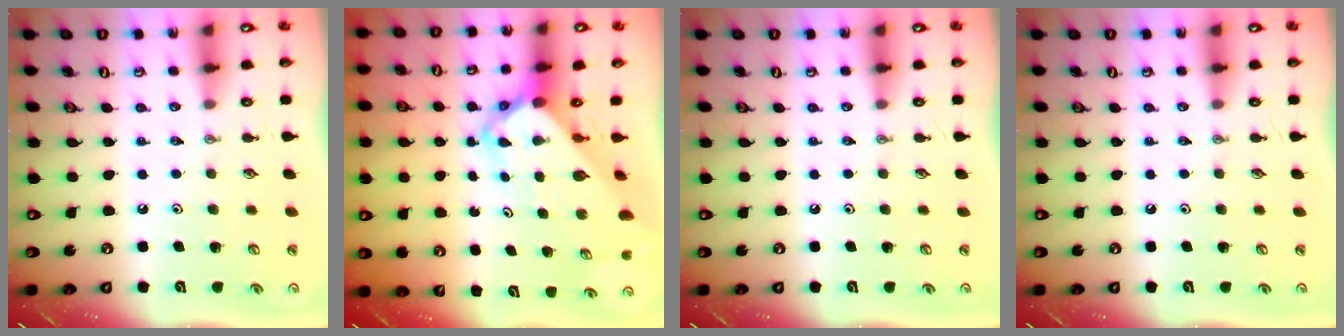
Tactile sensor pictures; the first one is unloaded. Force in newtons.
{"total": 5.9, "press": 5.9, "slide": 0.4}
{"total": 0.0}
{"total": 0.0}